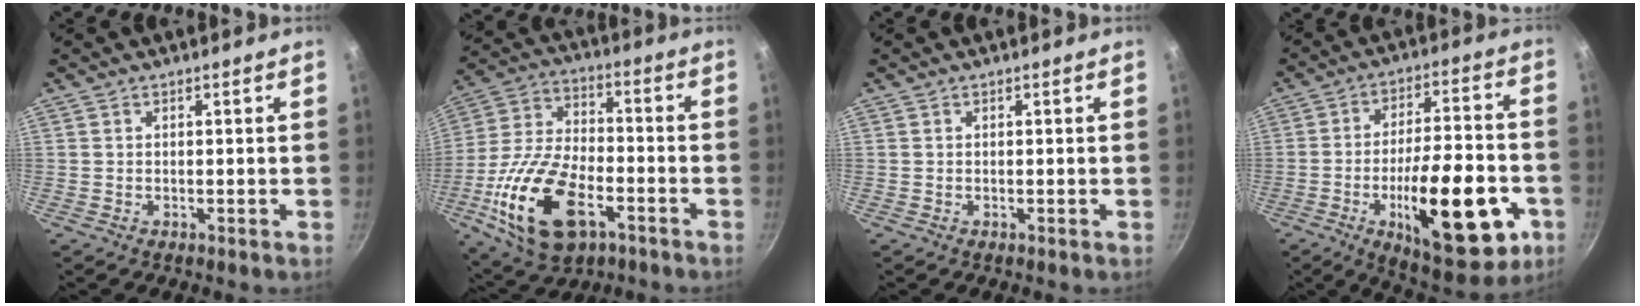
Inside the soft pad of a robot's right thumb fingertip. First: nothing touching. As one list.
[{"total": 21.1, "force": [-7.9, 11.3, 16.0], "torque": [-0.311, 0.025, -0.146]}, {"total": 0.0}, {"total": 24.1, "force": [-8.1, 9.2, 20.8], "torque": [-0.275, 0.028, -0.107]}]